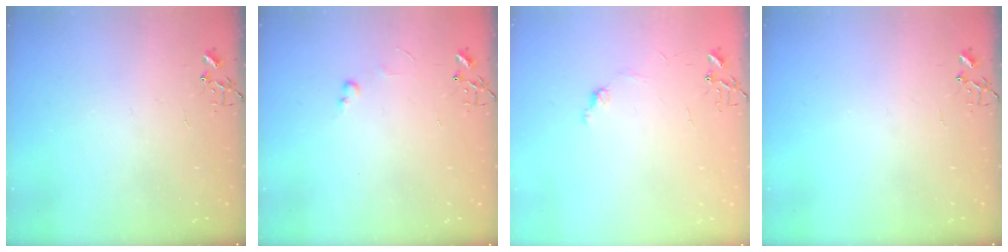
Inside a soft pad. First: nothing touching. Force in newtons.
{"total": 2.7, "press": 2.7, "slide": 0.4}
{"total": 5.2, "press": 5.1, "slide": 0.7}
{"total": 0.0}